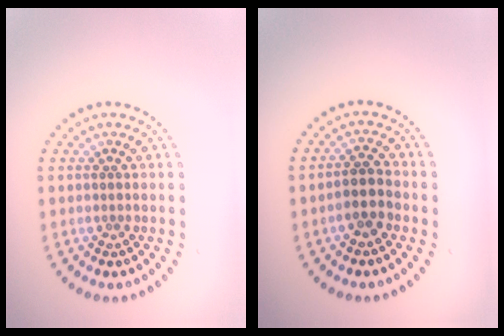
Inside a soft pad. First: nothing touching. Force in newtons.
{"total": 2.5, "press": 2.2, "slide": 1.0}